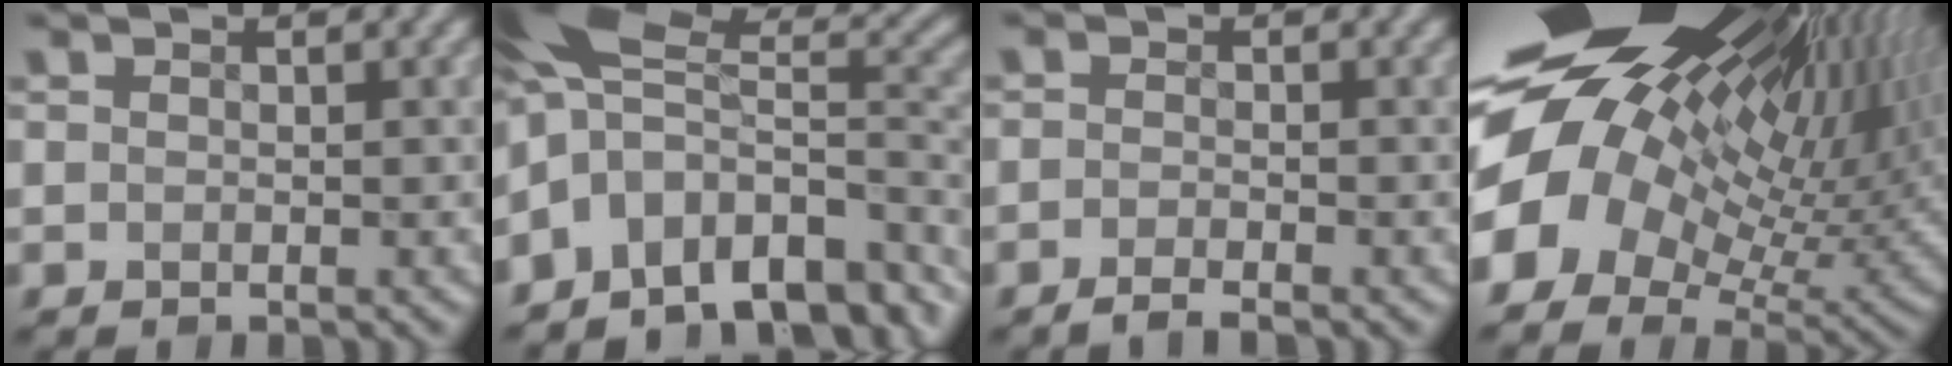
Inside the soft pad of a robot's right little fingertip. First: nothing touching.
{"total": 13.0, "force": [-5.3, 8.0, 8.8], "torque": [-0.170, 0.004, -0.071]}
{"total": 1.7, "force": [-1.4, 0.1, 0.9], "torque": [-0.023, 0.000, -0.031]}
{"total": 19.7, "force": [5.5, 11.0, 15.3], "torque": [-0.252, 0.009, 0.109]}